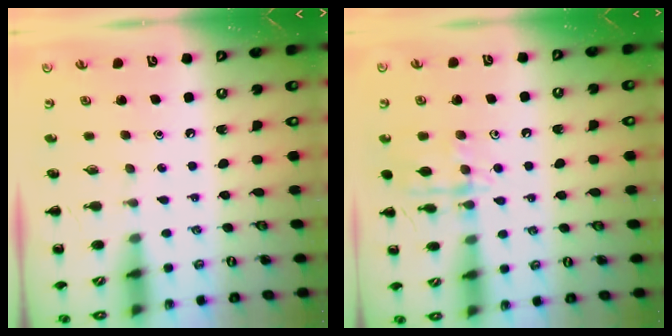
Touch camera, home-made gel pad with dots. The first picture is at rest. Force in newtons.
{"total": 11.1, "press": 11.1, "slide": 0.6}